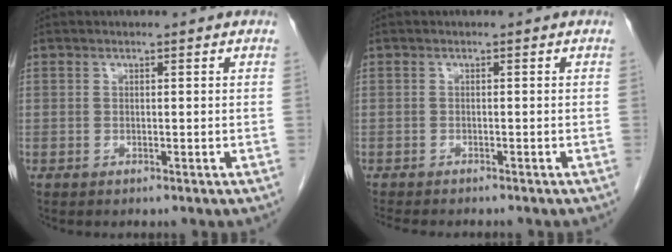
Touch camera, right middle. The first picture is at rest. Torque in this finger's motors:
{"motor_torque": [0.08, -0.06, -0.01, 0.01]}